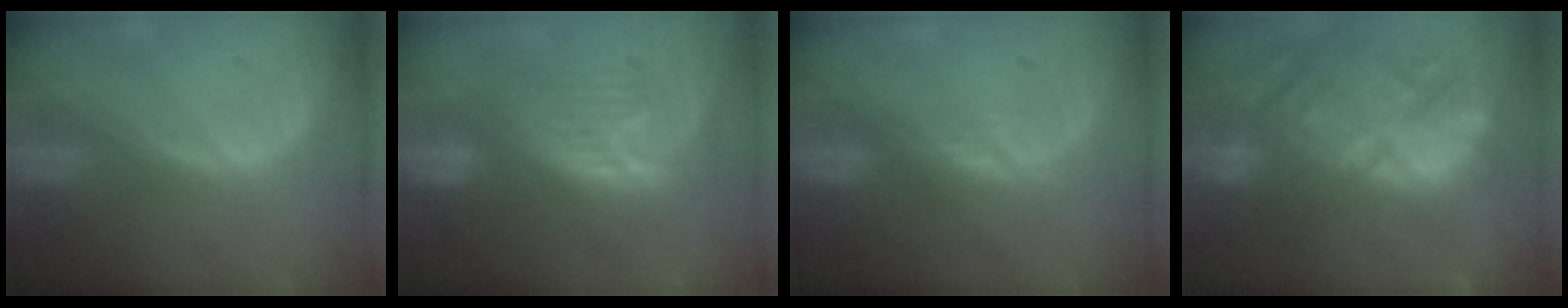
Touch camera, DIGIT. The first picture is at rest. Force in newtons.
{"total": 8.6, "press": 7.6, "slide": 4.0}
{"total": 2.0, "press": 1.5, "slide": 1.3}
{"total": 13.4, "press": 12.4, "slide": 5.0}